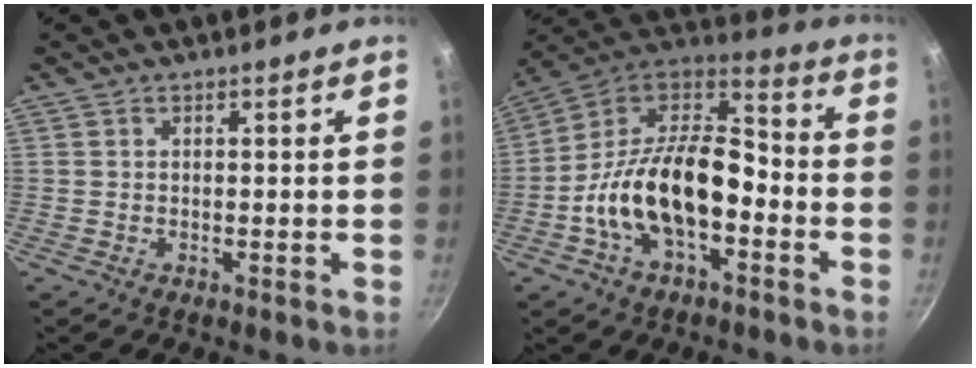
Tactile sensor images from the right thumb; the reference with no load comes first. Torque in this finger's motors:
{"motor_torque": [1.77, 3.24, 1.67, -1.10, 0.57]}